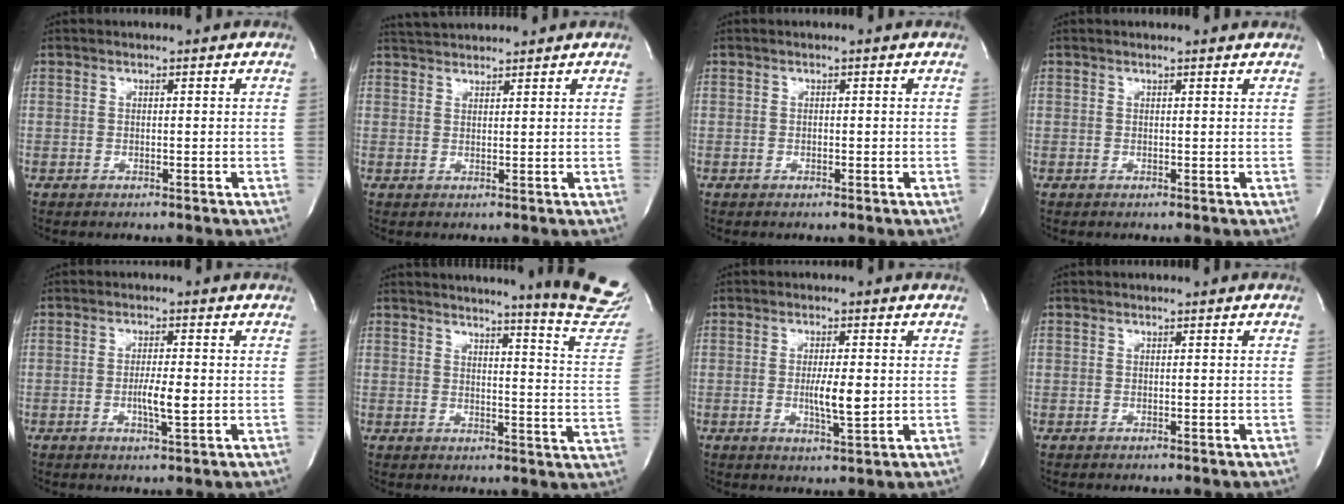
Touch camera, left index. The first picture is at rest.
{"total": 4.1, "force": [4.0, 0.3, 0.8], "torque": [-0.019, 0.029, 0.071]}
{"total": 0.5, "force": [-0.4, 0.3, 0.3], "torque": [-0.003, -0.002, -0.006]}
{"total": 2.0, "force": [1.9, 0.4, 0.5], "torque": [-0.013, 0.007, 0.011]}
{"total": 3.8, "force": [-0.9, 0.4, 3.6], "torque": [-0.065, -0.007, -0.014]}
{"total": 16.5, "force": [15.0, -1.1, 6.7], "torque": [-0.084, -0.122, 0.152]}
{"total": 4.7, "force": [-0.5, 0.8, 4.6], "torque": [-0.082, -0.009, -0.007]}
{"total": 0.0}